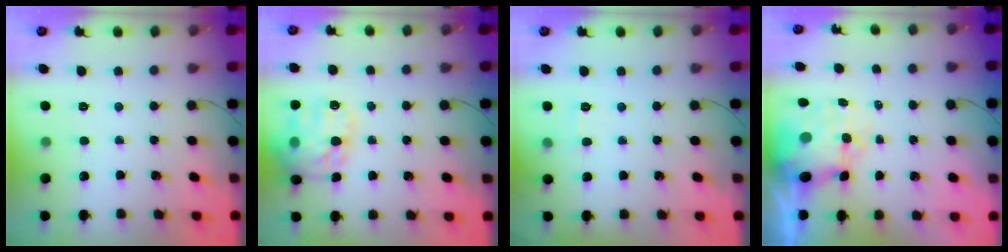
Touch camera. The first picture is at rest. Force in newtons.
{"total": 16.7, "press": 16.7, "slide": 0.9}
{"total": 4.7, "press": 4.5, "slide": 1.4}
{"total": 9.0, "press": 8.4, "slide": 3.0}